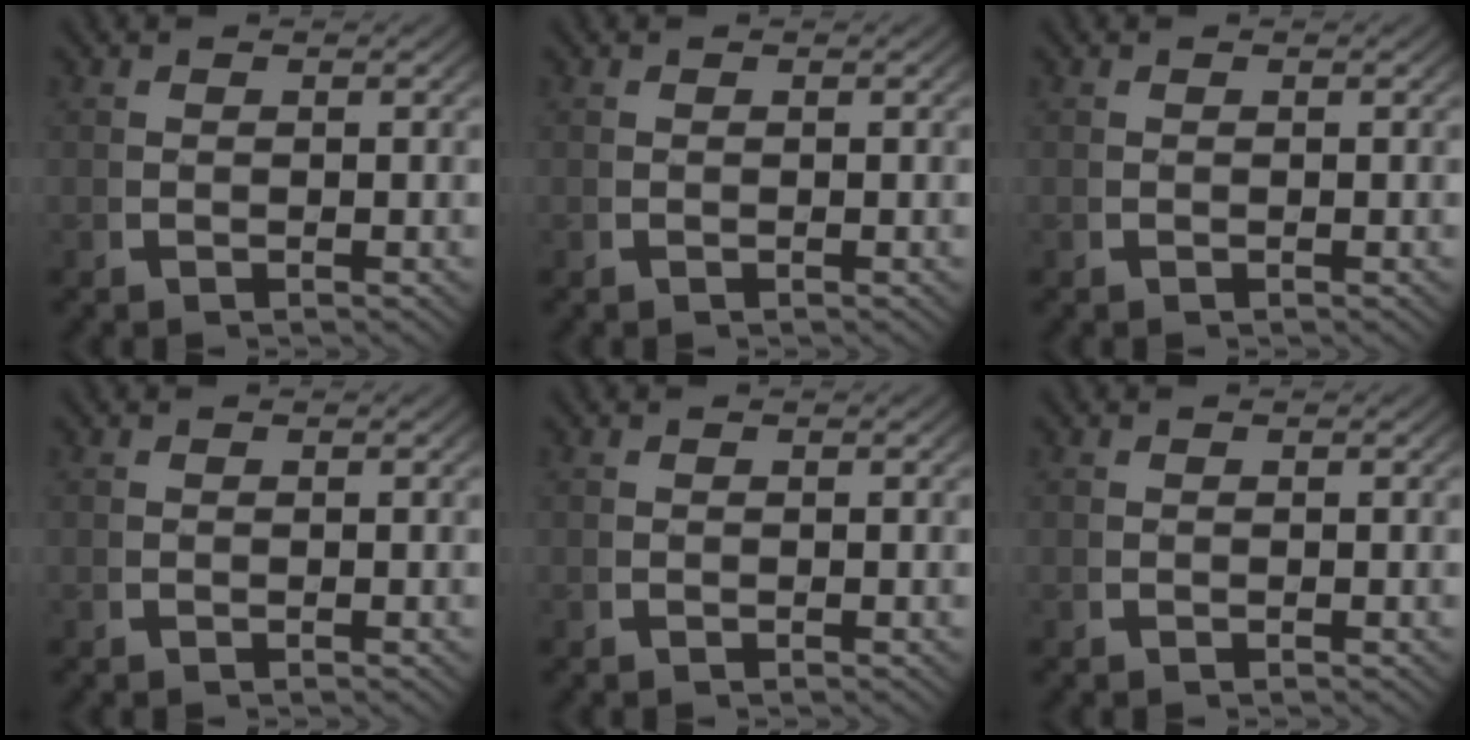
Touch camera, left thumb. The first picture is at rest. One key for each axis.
{"total": 0.0}
{"total": 0.0}
{"total": 0.0}
{"total": 0.0}
{"total": 0.0}